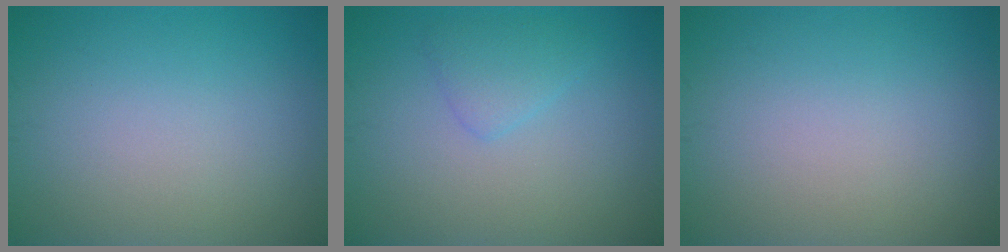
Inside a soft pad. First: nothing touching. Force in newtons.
{"total": 1.8, "press": 1.8, "slide": 0.2}
{"total": 0.0}